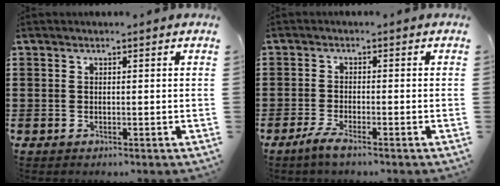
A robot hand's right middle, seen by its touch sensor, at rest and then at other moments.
{"total": 2.6, "force": [-1.9, 0.0, 1.7], "torque": [-0.042, -0.004, -0.039]}